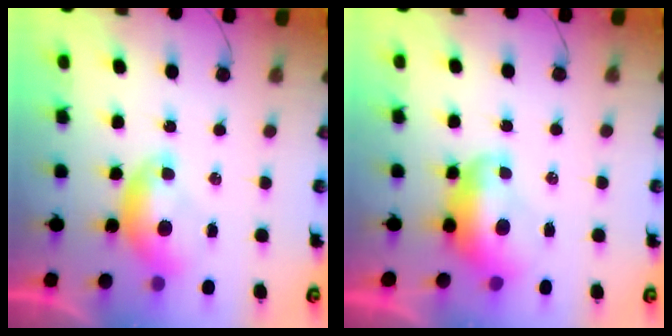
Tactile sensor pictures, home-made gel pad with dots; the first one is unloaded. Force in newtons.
{"total": 2.4, "press": 2.2, "slide": 0.8}